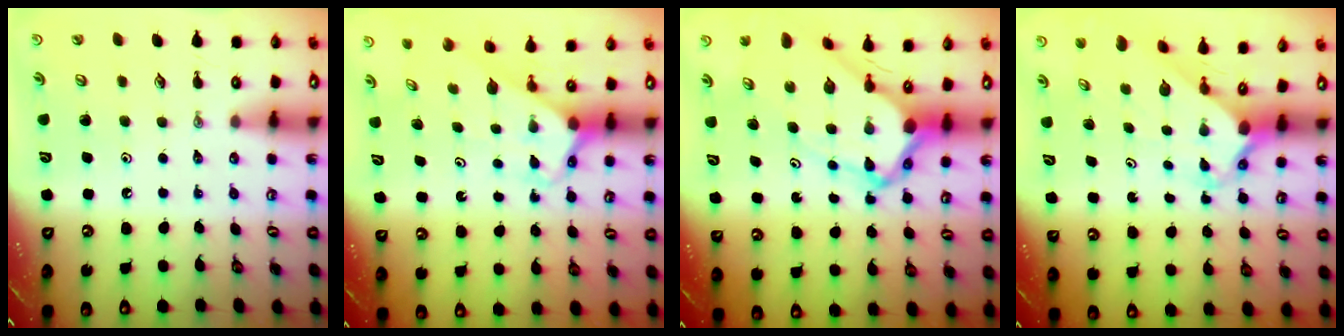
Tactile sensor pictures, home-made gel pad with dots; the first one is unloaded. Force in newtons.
{"total": 2.7, "press": 2.7, "slide": 0.1}
{"total": 8.2, "press": 8.2, "slide": 0.4}
{"total": 2.2, "press": 2.2, "slide": 0.2}